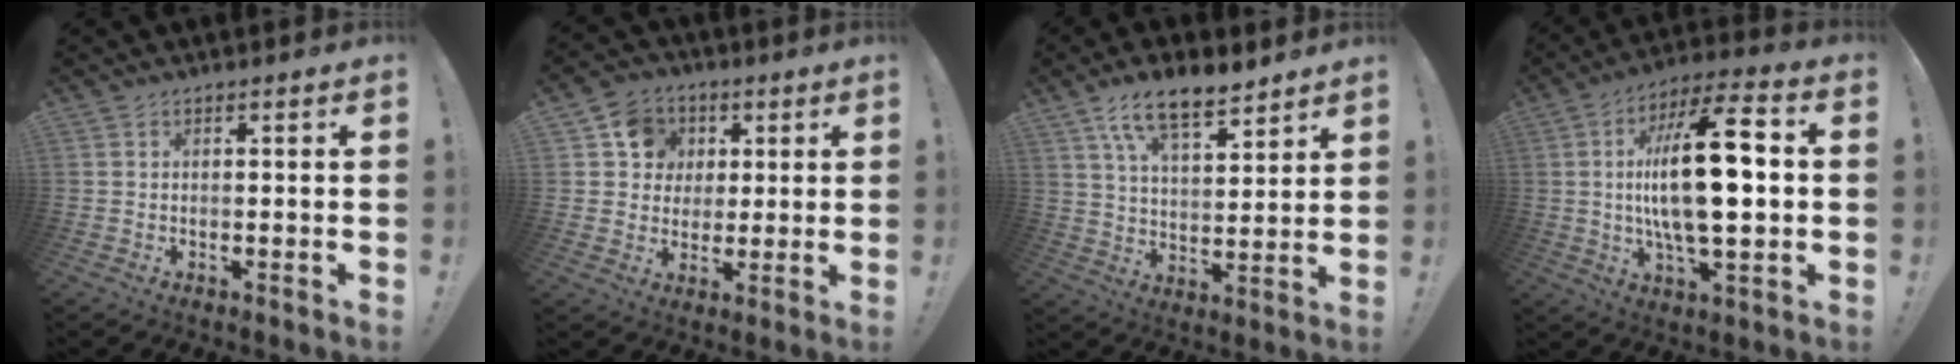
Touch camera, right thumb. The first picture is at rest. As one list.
[{"total": 10.5, "force": [3.0, 9.6, 3.1], "torque": [-0.045, -0.004, 0.063]}, {"total": 12.6, "force": [9.0, 4.6, 7.5], "torque": [-0.130, -0.044, 0.163]}, {"total": 22.1, "force": [0.5, 7.8, 20.6], "torque": [-0.366, 0.000, -0.002]}]